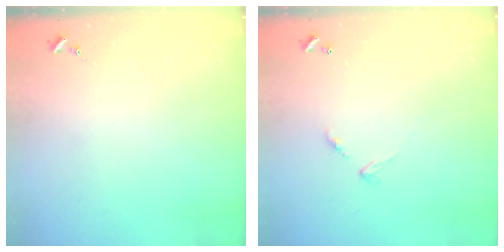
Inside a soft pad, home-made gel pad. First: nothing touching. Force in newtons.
{"total": 6.0, "press": 6.0, "slide": 0.5}